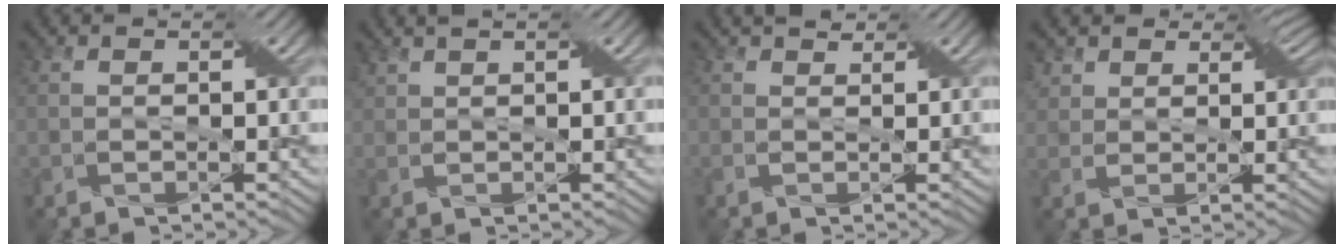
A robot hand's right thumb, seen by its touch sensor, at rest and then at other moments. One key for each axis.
{"total": 1.9, "fx": 1.6, "fy": 0.3, "fz": 0.9, "tx": -0.029, "ty": 0.011, "tz": 0.034}
{"total": 2.0, "fx": 1.4, "fy": 1.0, "fz": 1.0, "tx": -0.026, "ty": 0.005, "tz": 0.020}
{"total": 5.4, "fx": 3.4, "fy": 3.5, "fz": 2.2, "tx": -0.059, "ty": 0.010, "tz": 0.060}